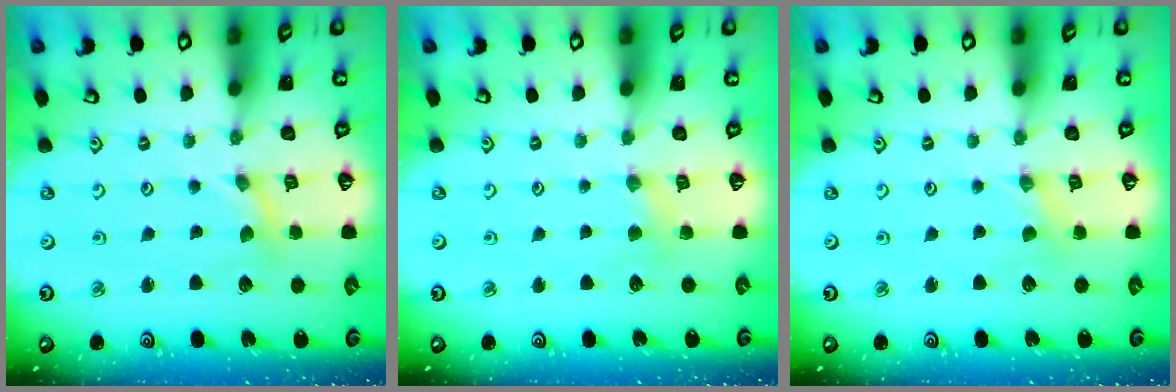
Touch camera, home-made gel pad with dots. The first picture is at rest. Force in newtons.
{"total": 3.8, "press": 3.8, "slide": 0.6}
{"total": 1.1, "press": 1.1, "slide": 0.2}